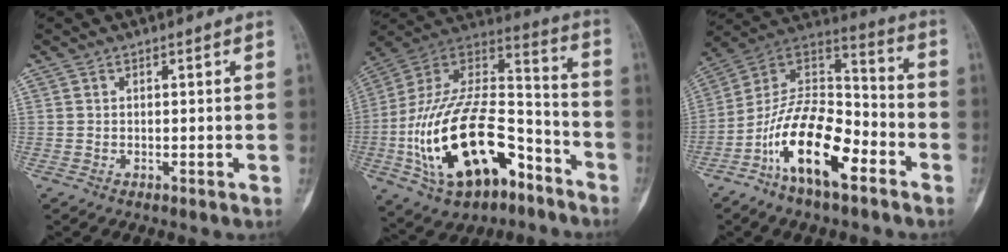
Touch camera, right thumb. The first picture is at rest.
{"total": 28.3, "force": [-11.5, 15.2, 20.9], "torque": [-0.410, 0.068, -0.186]}
{"total": 18.4, "force": [-9.0, 8.2, 13.8], "torque": [-0.228, 0.073, -0.169]}